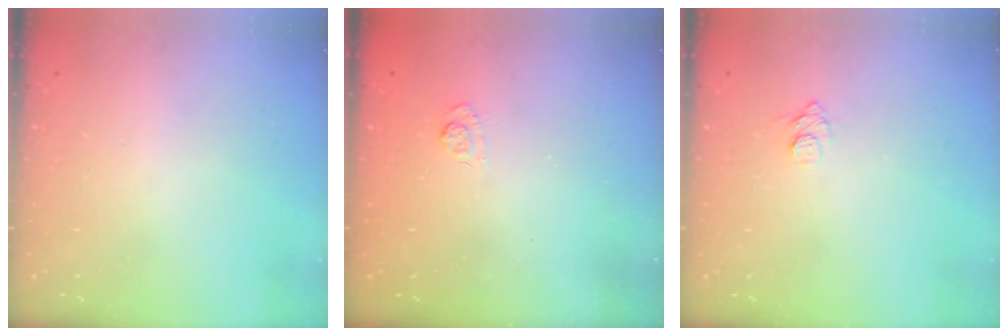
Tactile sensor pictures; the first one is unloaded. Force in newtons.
{"total": 2.7, "press": 2.3, "slide": 1.5}
{"total": 6.4, "press": 6.4, "slide": 0.7}